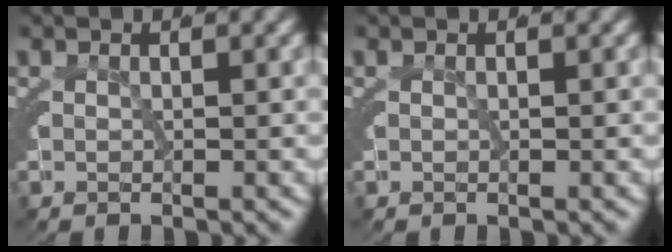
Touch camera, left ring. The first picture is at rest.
{"total": 0.0}